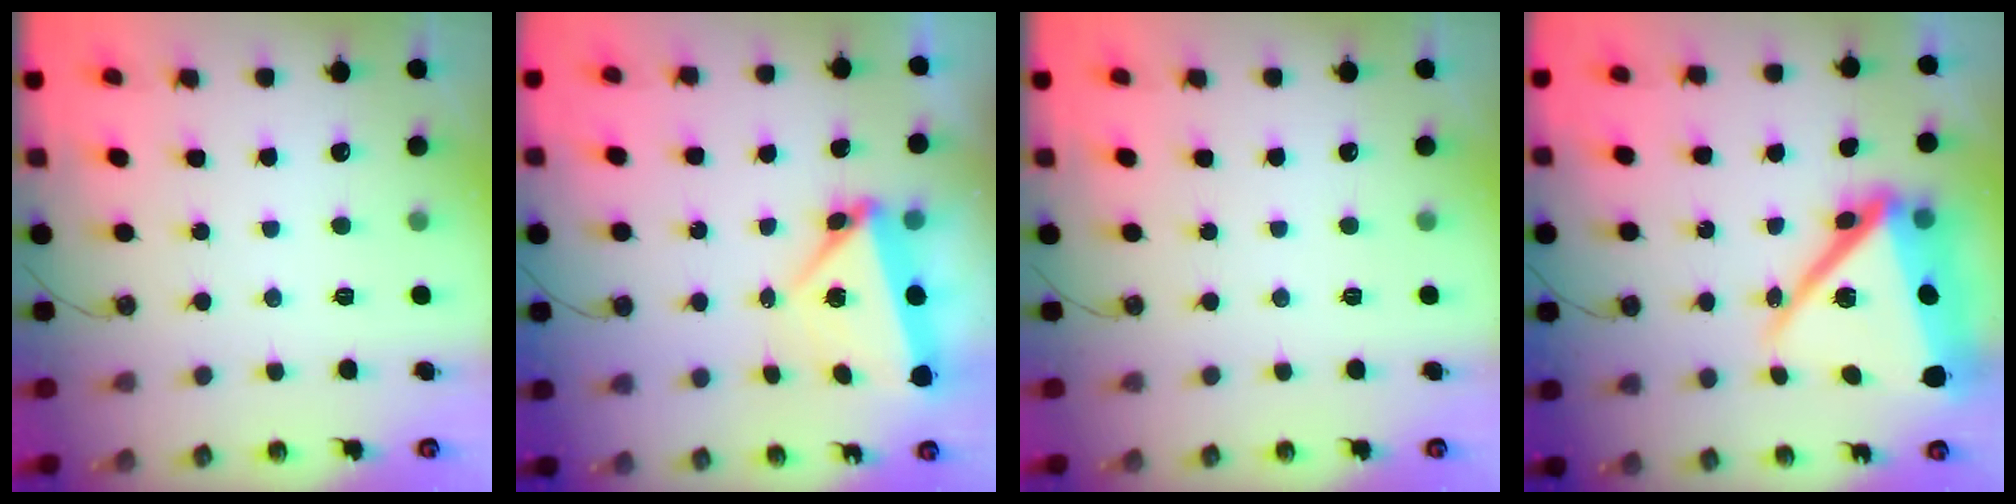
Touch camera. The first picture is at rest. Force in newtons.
{"total": 5.8, "press": 5.8, "slide": 0.6}
{"total": 0.0}
{"total": 22.4, "press": 22.3, "slide": 2.0}